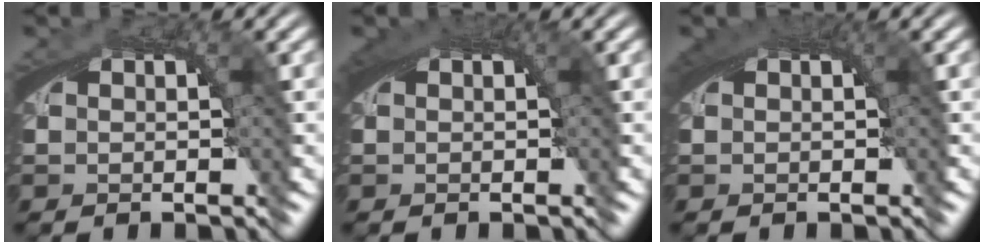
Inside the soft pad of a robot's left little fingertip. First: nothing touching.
{"total": 1.6, "force": [0.5, 0.3, 1.5], "torque": [-0.021, 0.005, 0.007]}
{"total": 1.6, "force": [0.6, 0.3, 1.5], "torque": [-0.022, 0.005, 0.009]}